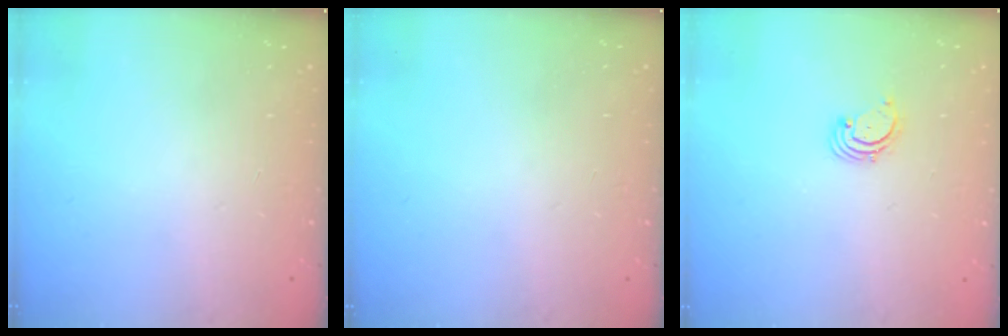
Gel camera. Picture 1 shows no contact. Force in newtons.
{"total": 0.0}
{"total": 1.7, "press": 1.7, "slide": 0.2}